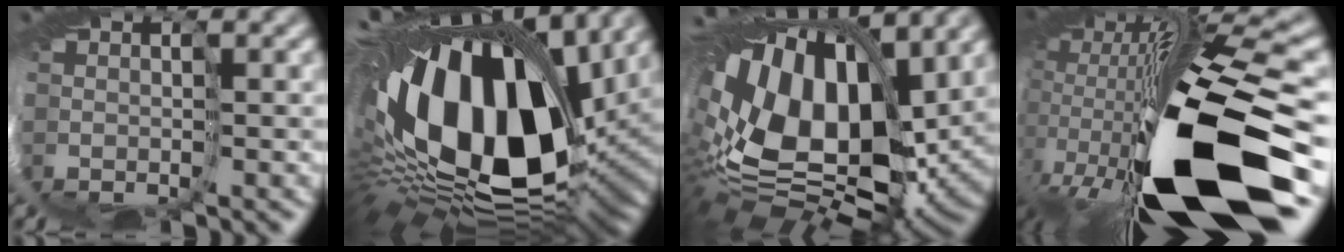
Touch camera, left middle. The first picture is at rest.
{"total": 17.7, "force": [2.9, 10.5, 14.0], "torque": [-0.293, -0.037, 0.055]}
{"total": 15.9, "force": [3.7, 9.9, 11.9], "torque": [-0.259, 0.003, 0.067]}
{"total": 15.6, "force": [-6.3, 4.2, 13.7], "torque": [-0.264, -0.049, -0.098]}